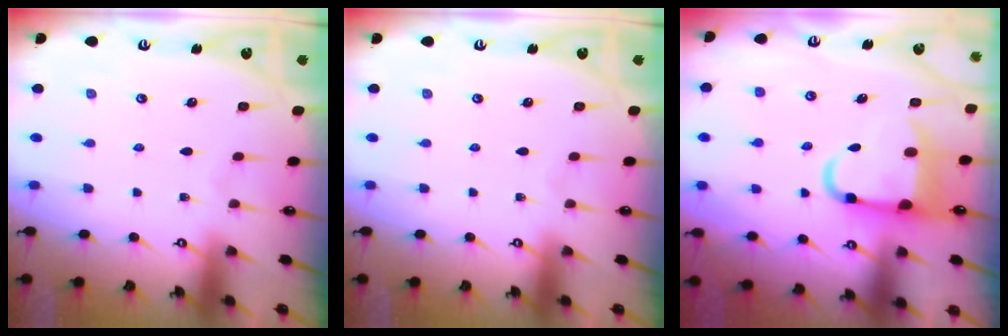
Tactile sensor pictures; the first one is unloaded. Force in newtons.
{"total": 0.0}
{"total": 8.1, "press": 7.9, "slide": 1.6}